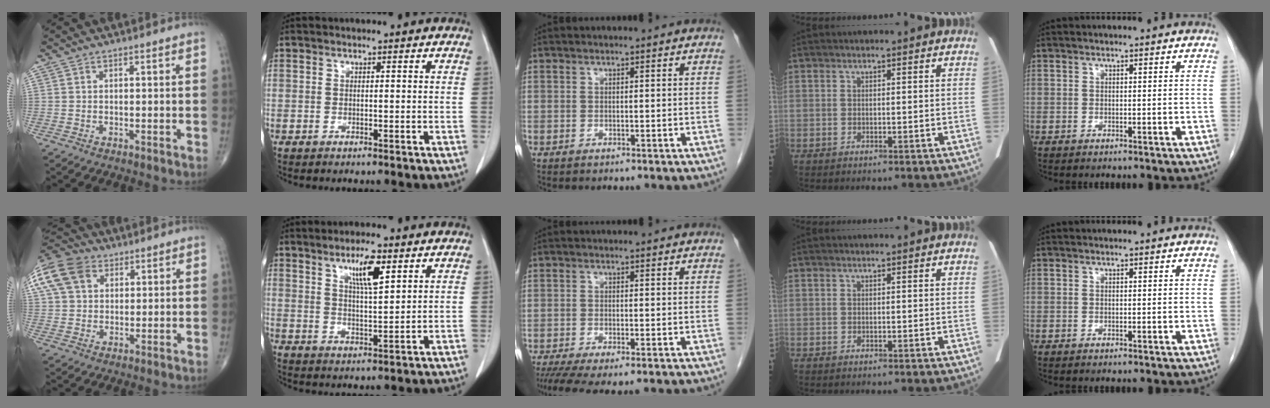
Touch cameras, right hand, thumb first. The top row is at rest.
{"thumb": {"total": 15.1, "force": [6.0, 10.9, 8.5], "torque": [-0.190, 0.024, 0.106]}, "index": {"total": 6.5, "force": [3.5, 0.9, 5.4], "torque": [-0.096, -0.004, 0.061]}, "middle": {"total": 7.9, "force": [-6.2, 1.2, 4.7], "torque": [-0.071, -0.017, -0.098]}}